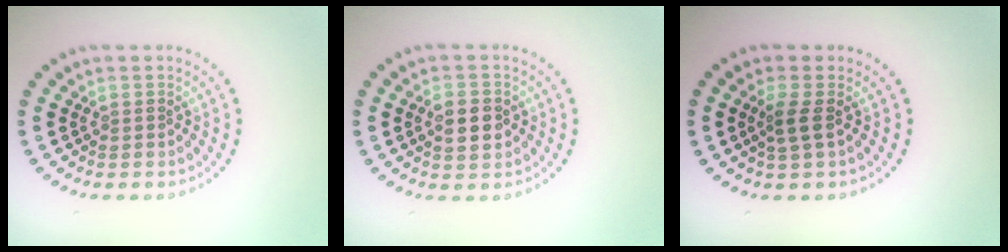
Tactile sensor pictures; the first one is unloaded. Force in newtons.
{"total": 2.9, "press": 2.9, "slide": 0.1}
{"total": 1.6, "press": 1.2, "slide": 1.0}